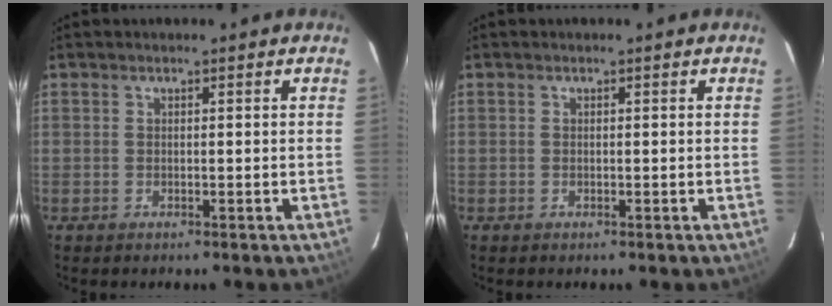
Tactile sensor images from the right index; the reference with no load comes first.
{"total": 0.0}